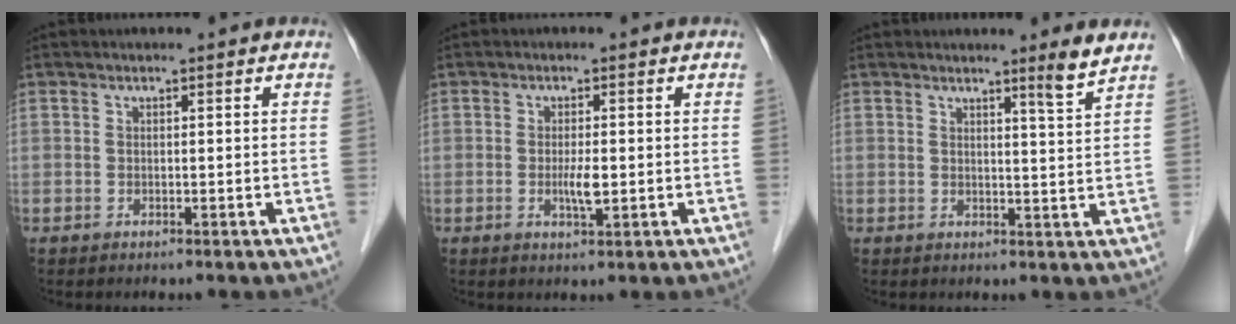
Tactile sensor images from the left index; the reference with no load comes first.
{"total": 2.8, "force": [-0.4, 0.5, 2.7], "torque": [-0.058, -0.004, -0.006]}
{"total": 3.3, "force": [2.6, -1.1, 1.7], "torque": [-0.032, -0.020, 0.037]}